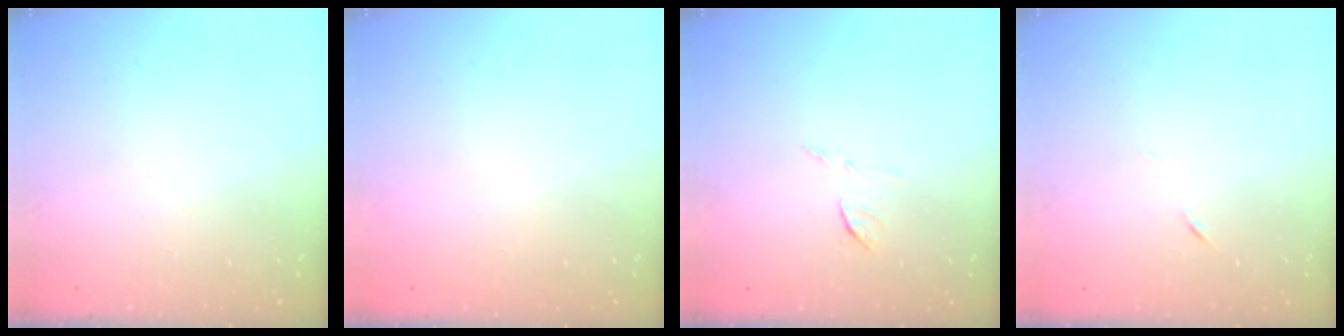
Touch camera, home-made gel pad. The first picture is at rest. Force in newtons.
{"total": 1.5, "press": 1.5, "slide": 0.1}
{"total": 6.7, "press": 6.7, "slide": 0.5}
{"total": 3.8, "press": 3.7, "slide": 1.1}